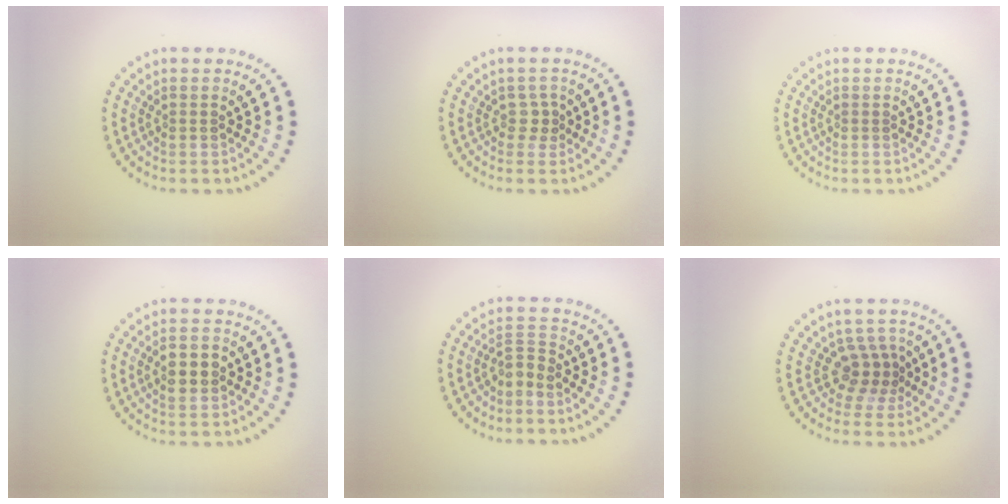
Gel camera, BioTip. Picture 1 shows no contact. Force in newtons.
{"total": 1.2, "press": 0.9, "slide": 0.8}
{"total": 0.0}
{"total": 2.8, "press": 2.8, "slide": 0.1}
{"total": 1.7, "press": 1.2, "slide": 1.1}
{"total": 2.9, "press": 2.2, "slide": 1.9}